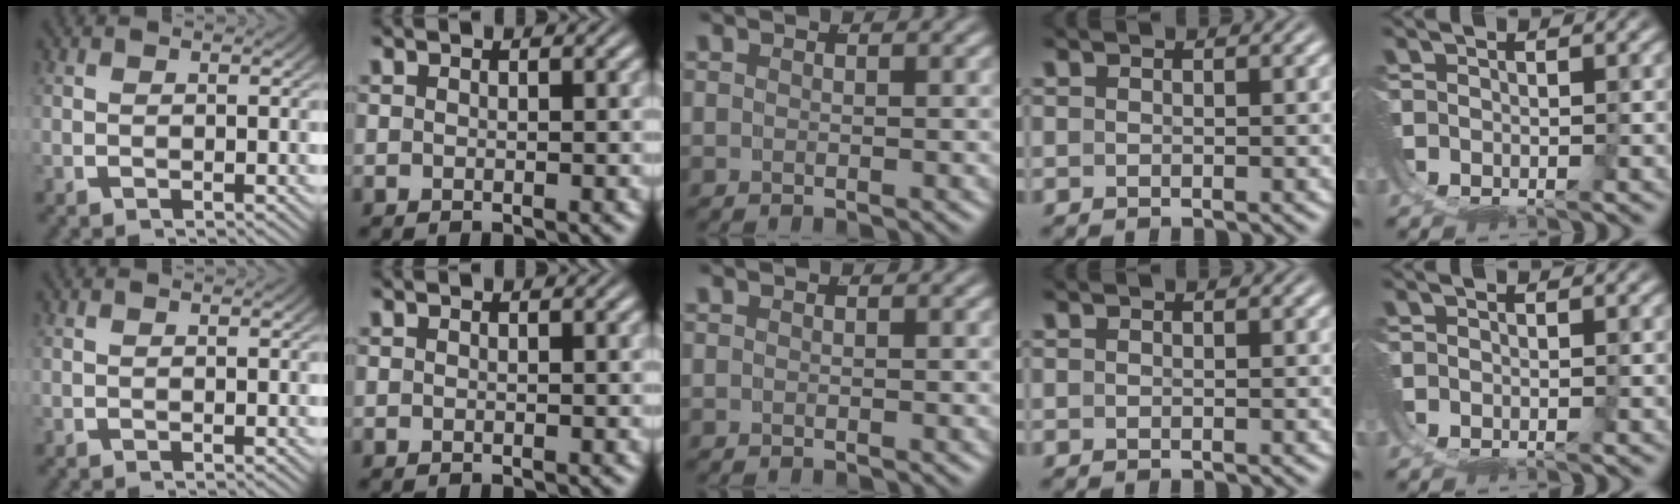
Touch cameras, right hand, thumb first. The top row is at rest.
{}